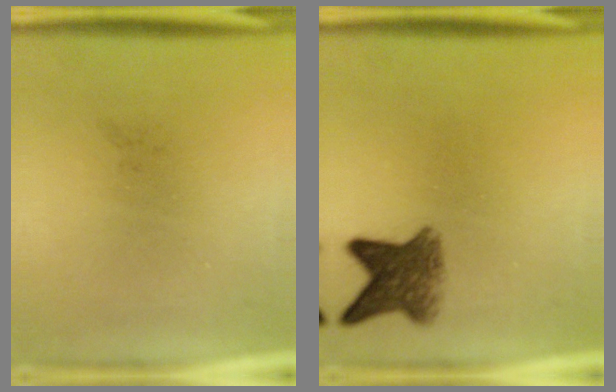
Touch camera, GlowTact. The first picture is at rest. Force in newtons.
{"total": 5.8}